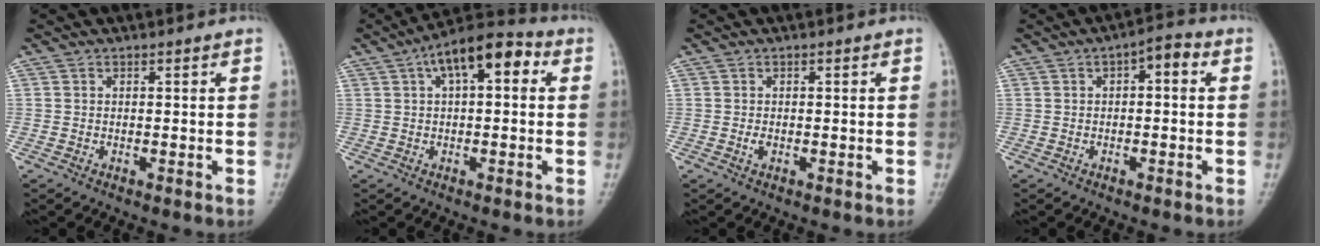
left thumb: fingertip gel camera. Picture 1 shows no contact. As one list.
[{"total": 11.3, "force": [3.8, 5.2, 9.2], "torque": [-0.127, 0.032, 0.049]}, {"total": 0.9, "force": [-0.2, 0.5, 0.7], "torque": [-0.015, -0.001, -0.005]}, {"total": 4.3, "force": [0.9, 1.9, 3.7], "torque": [-0.038, 0.018, 0.002]}]